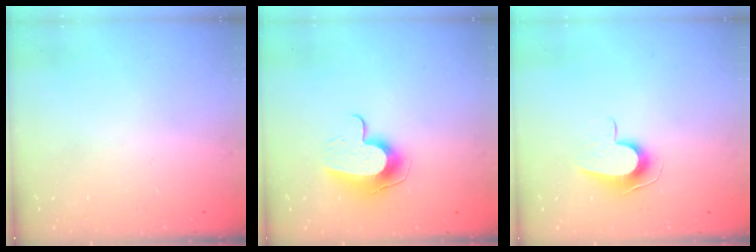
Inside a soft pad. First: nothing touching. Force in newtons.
{"total": 10.5, "press": 10.5, "slide": 0.1}
{"total": 8.9, "press": 8.8, "slide": 0.5}